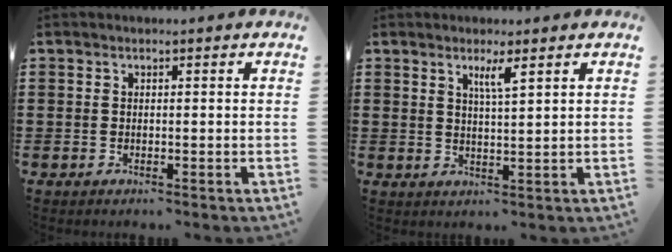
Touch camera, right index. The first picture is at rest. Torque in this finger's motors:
{"motor_torque": [0.05, -0.03, 0.23, 0.03]}